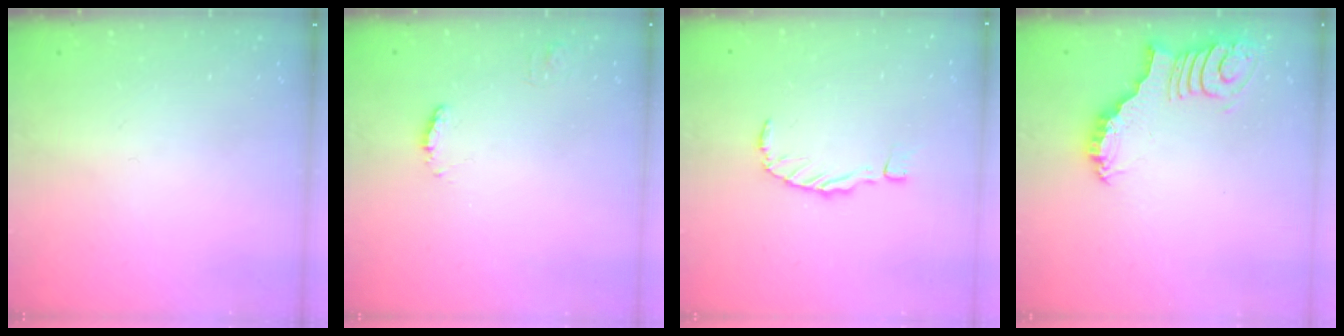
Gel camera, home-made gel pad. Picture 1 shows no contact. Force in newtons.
{"total": 5.0, "press": 5.0, "slide": 0.4}
{"total": 0.0}
{"total": 3.1, "press": 3.0, "slide": 0.5}